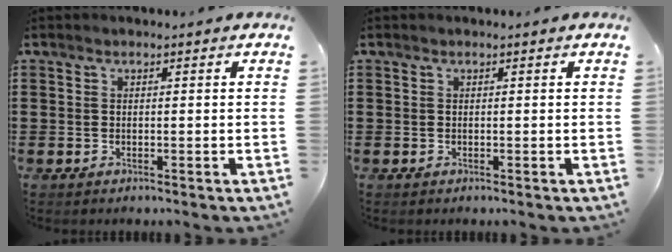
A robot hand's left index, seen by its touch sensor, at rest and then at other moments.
{"total": 0.0}